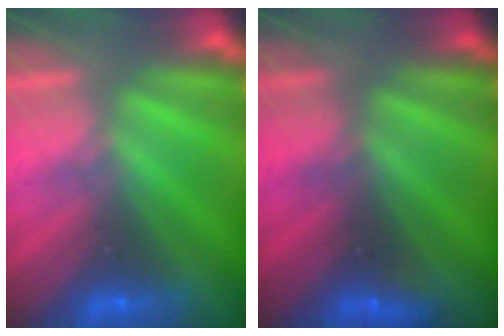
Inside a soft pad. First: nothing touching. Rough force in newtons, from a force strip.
{"total": 1.4}